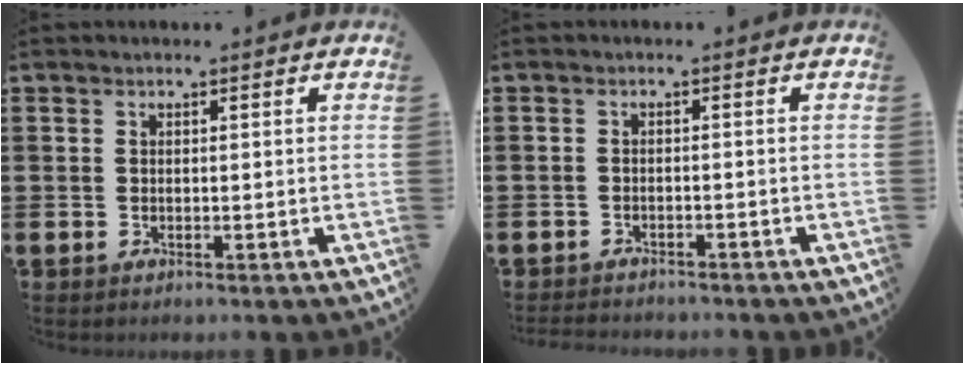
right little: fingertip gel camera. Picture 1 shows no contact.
{"total": 1.3, "force": [-1.2, 0.0, -0.1], "torque": [-0.003, 0.003, -0.027]}